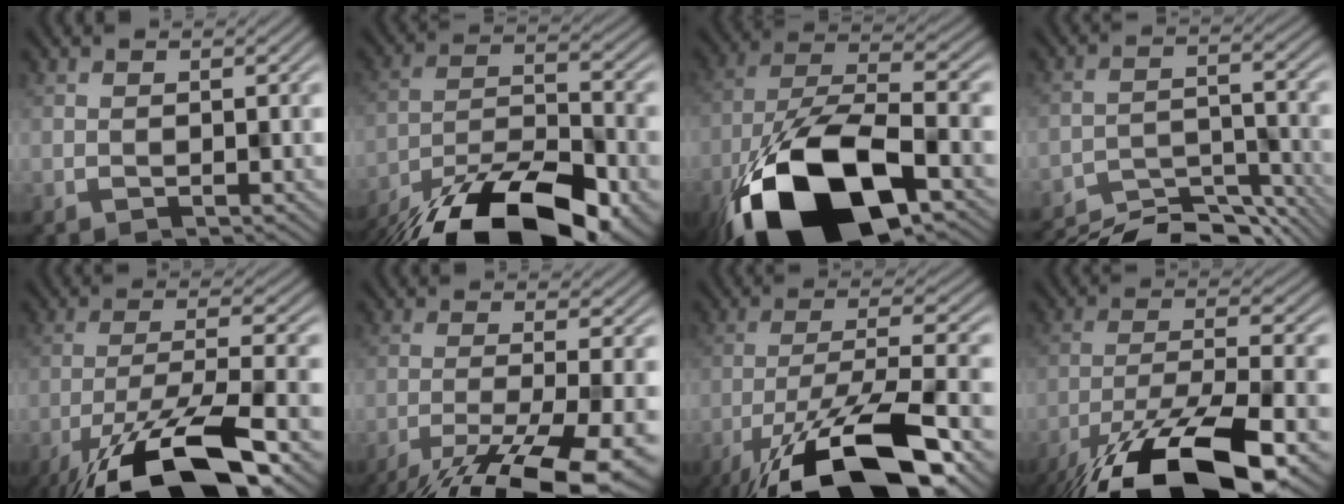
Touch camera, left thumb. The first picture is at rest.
{"total": 17.6, "force": [-13.5, 5.5, 9.9], "torque": [-0.188, -0.042, -0.208]}
{"total": 18.8, "force": [-9.6, 8.6, 13.7], "torque": [-0.266, -0.041, -0.161]}
{"total": 11.3, "force": [-10.5, 2.1, 3.4], "torque": [-0.053, -0.001, -0.155]}
{"total": 15.4, "force": [-9.8, 4.0, 11.2], "torque": [-0.214, -0.014, -0.166]}
{"total": 14.4, "force": [-10.2, 3.0, 9.8], "torque": [-0.167, -0.035, -0.142]}
{"total": 17.0, "force": [-10.2, 5.1, 12.6], "torque": [-0.221, -0.018, -0.177]}
{"total": 17.1, "force": [-11.7, 4.9, 11.5], "torque": [-0.219, -0.035, -0.191]}